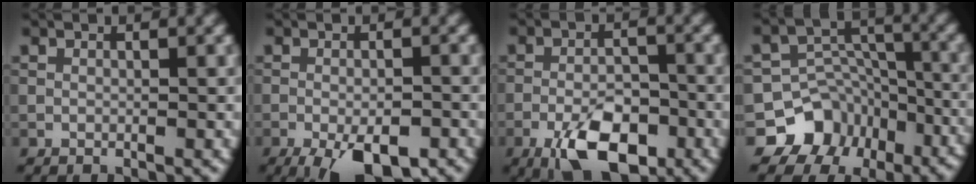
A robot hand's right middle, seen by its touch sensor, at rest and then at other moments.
{"total": 7.3, "force": [-4.3, 2.5, 5.3], "torque": [-0.083, -0.017, -0.063]}
{"total": 7.4, "force": [-4.0, 3.2, 5.3], "torque": [-0.088, -0.001, -0.073]}
{"total": 12.6, "force": [-8.3, 9.3, 1.9], "torque": [-0.034, -0.002, -0.122]}